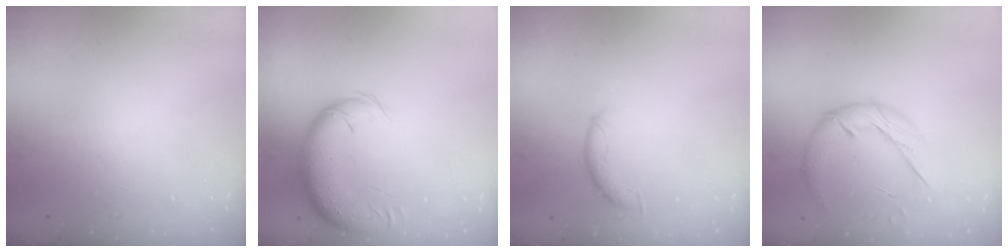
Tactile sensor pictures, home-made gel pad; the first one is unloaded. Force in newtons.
{"total": 13.8, "press": 13.2, "slide": 4.1}
{"total": 7.8, "press": 7.8, "slide": 0.5}
{"total": 13.0, "press": 12.9, "slide": 1.2}